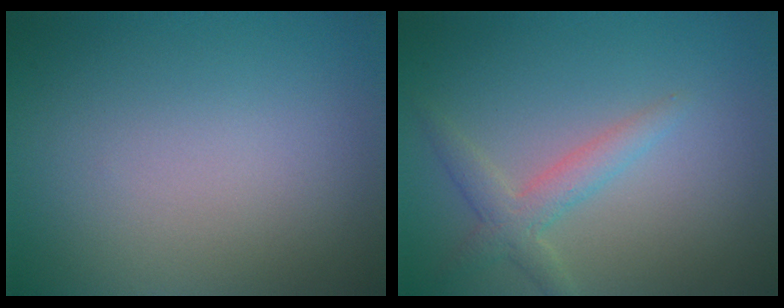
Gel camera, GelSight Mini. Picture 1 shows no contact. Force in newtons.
{"total": 2.5, "press": 2.5, "slide": 0.1}